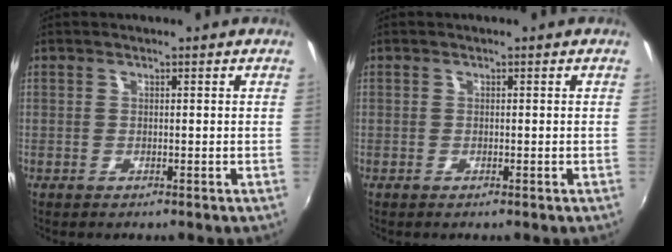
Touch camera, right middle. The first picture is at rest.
{"total": 0.0}